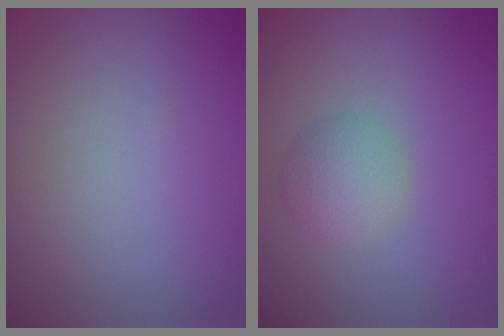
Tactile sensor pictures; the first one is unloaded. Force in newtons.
{"total": 2.9, "press": 2.9, "slide": 0.1}